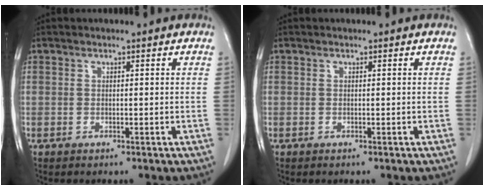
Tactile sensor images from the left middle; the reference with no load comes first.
{"total": 0.0}